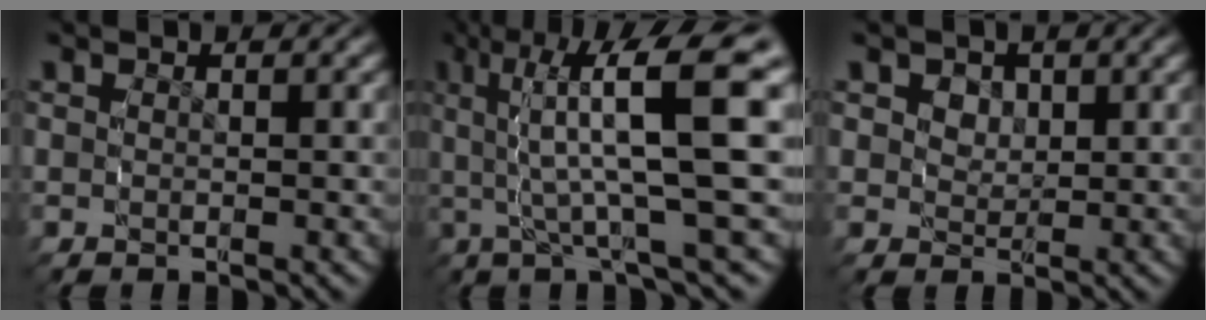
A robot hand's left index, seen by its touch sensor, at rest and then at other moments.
{"total": 10.6, "force": [2.1, 3.6, 9.8], "torque": [-0.144, 0.021, 0.022]}
{"total": 3.4, "force": [0.9, 2.9, 1.5], "torque": [-0.037, -0.018, 0.022]}